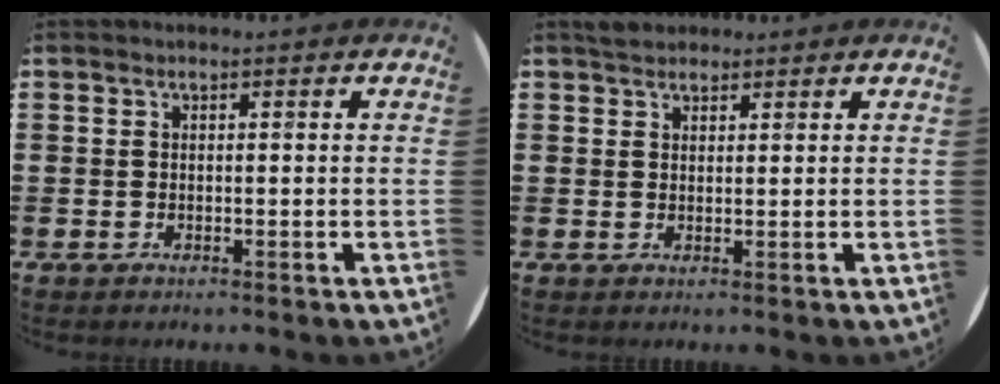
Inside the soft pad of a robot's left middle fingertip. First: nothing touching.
{"total": 1.8, "force": [1.6, 0.7, 0.1], "torque": [0.003, 0.002, 0.030]}